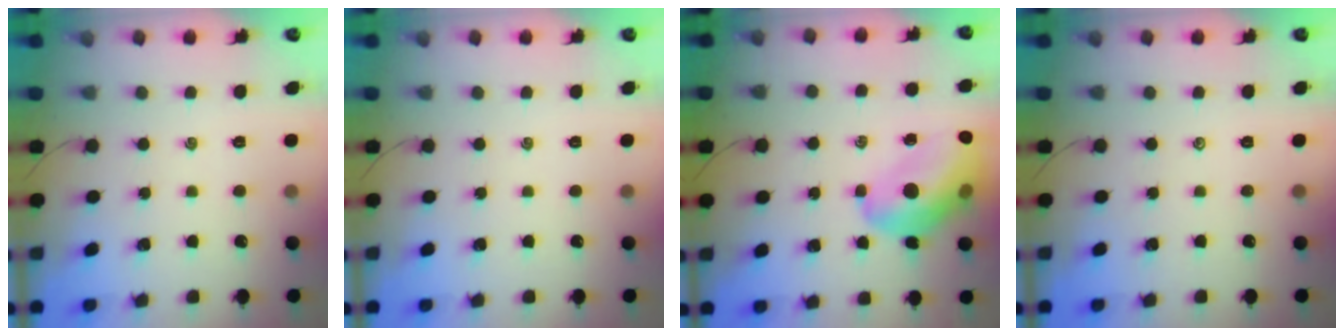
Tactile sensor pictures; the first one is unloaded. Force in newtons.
{"total": 0.0}
{"total": 14.9, "press": 14.3, "slide": 4.2}
{"total": 0.0}